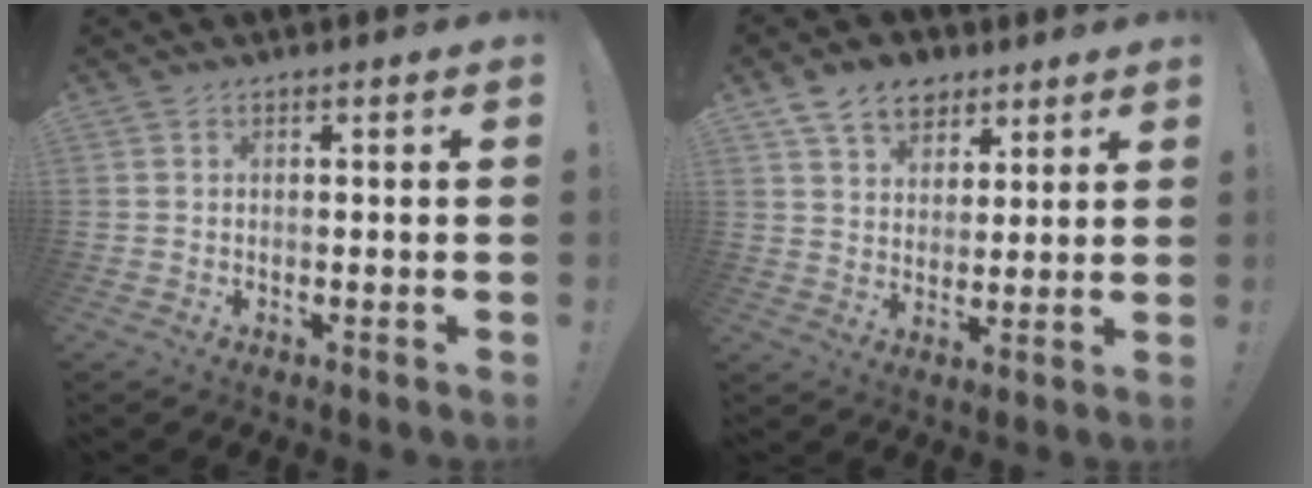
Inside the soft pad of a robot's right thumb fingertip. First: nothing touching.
{"total": 10.8, "force": [6.7, 7.5, 4.0], "torque": [-0.064, -0.033, 0.131]}